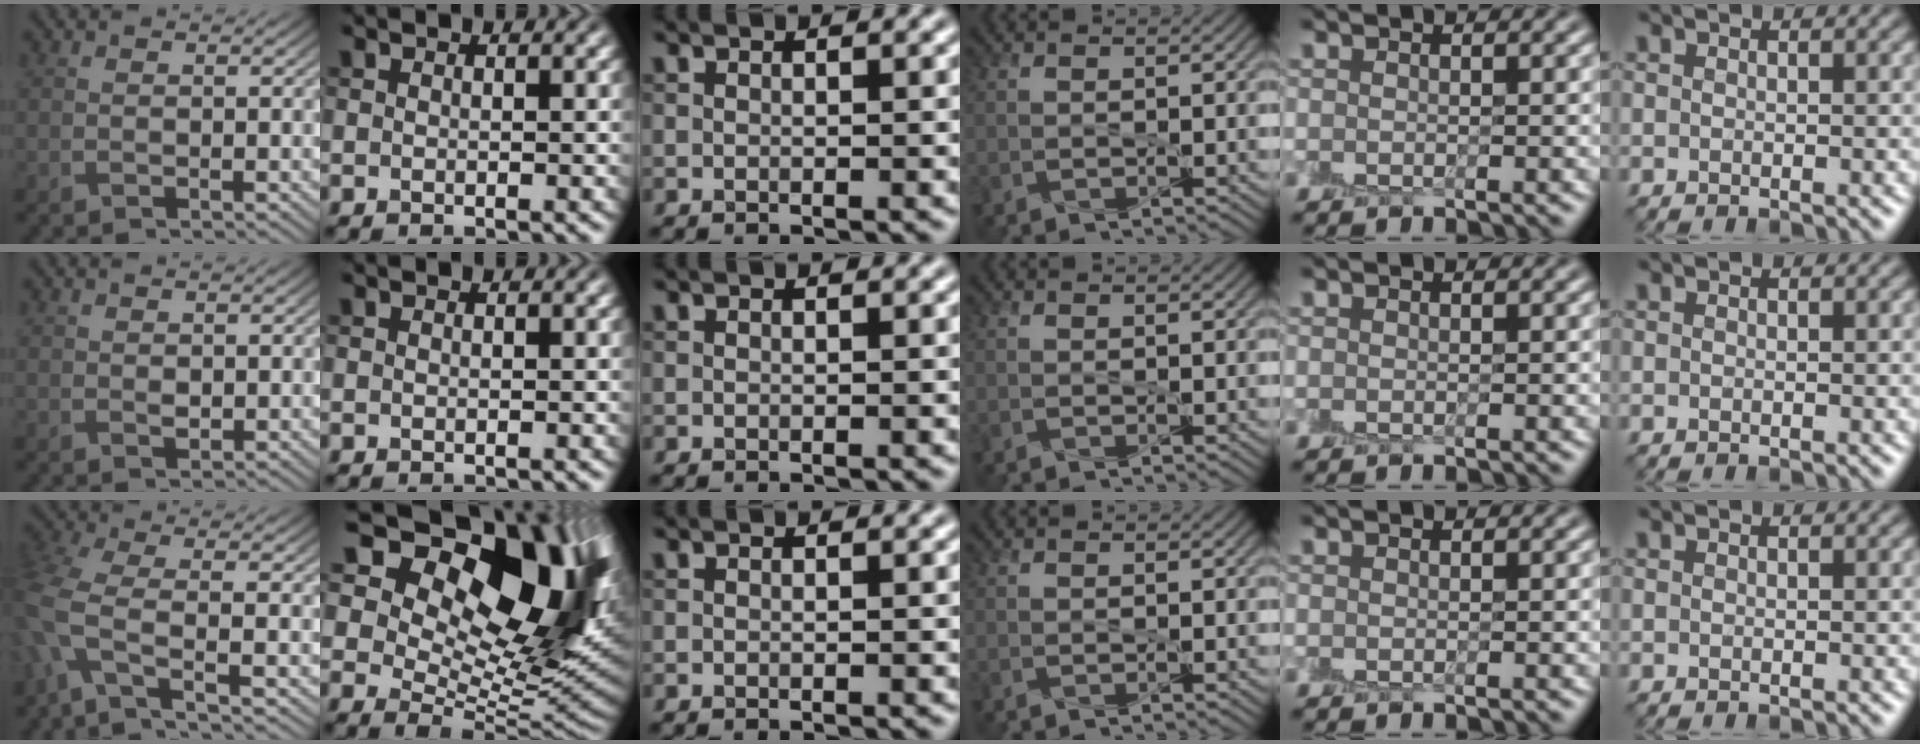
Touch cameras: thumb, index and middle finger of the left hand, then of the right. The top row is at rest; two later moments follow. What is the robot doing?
{"motion": "peel", "object": "lint roller sheet"}